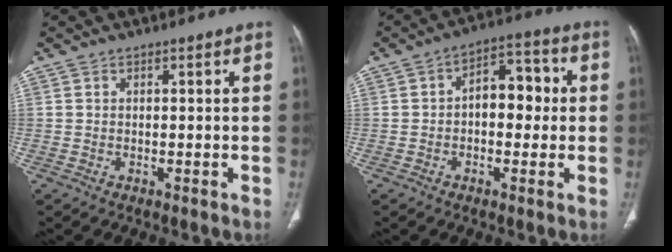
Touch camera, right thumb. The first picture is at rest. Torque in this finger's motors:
{"motor_torque": [-0.42, 0.21, 0.20, 0.01, 0.08]}